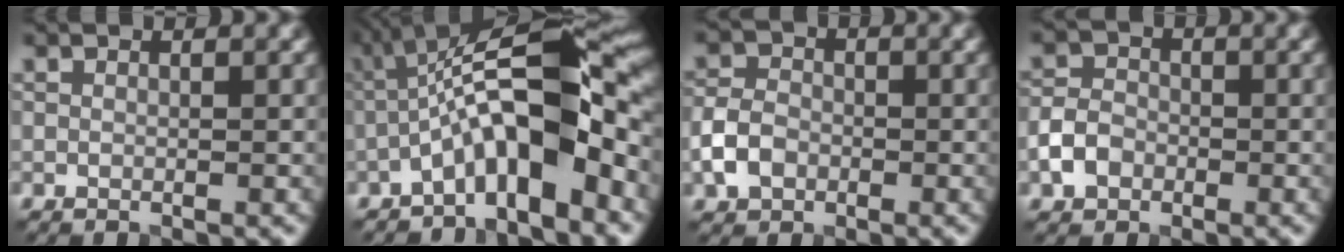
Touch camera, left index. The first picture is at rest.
{"total": 11.2, "force": [-3.0, 3.5, 10.2], "torque": [-0.165, 0.024, -0.058]}
{"total": 3.4, "force": [-1.3, 2.6, 1.8], "torque": [-0.035, 0.003, -0.031]}
{"total": 3.0, "force": [-1.3, 2.3, 1.4], "torque": [-0.025, 0.004, -0.030]}